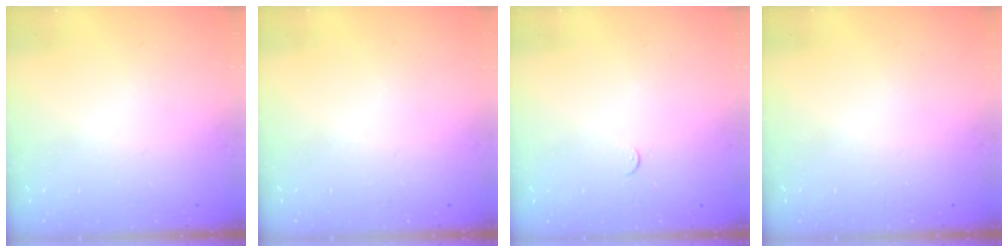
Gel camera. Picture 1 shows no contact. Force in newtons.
{"total": 0.0}
{"total": 2.7, "press": 2.7, "slide": 0.4}
{"total": 0.0}